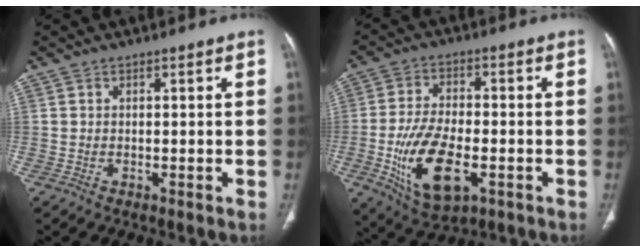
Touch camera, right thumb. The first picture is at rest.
{"total": 14.5, "force": [-4.3, 7.0, 11.9], "torque": [-0.223, 0.001, -0.066]}